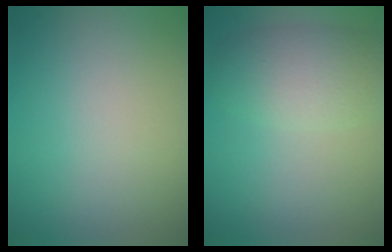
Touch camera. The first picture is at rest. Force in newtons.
{"total": 4.2, "press": 4.2, "slide": 0.1}